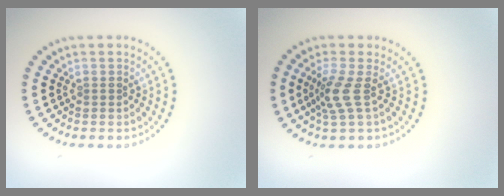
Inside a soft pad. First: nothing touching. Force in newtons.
{"total": 2.5, "press": 1.9, "slide": 1.7}